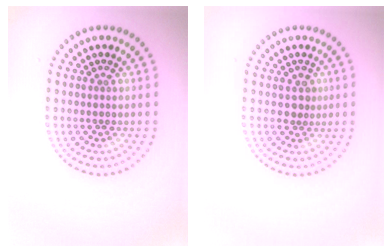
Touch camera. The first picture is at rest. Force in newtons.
{"total": 1.3, "press": 1.0, "slide": 0.9}